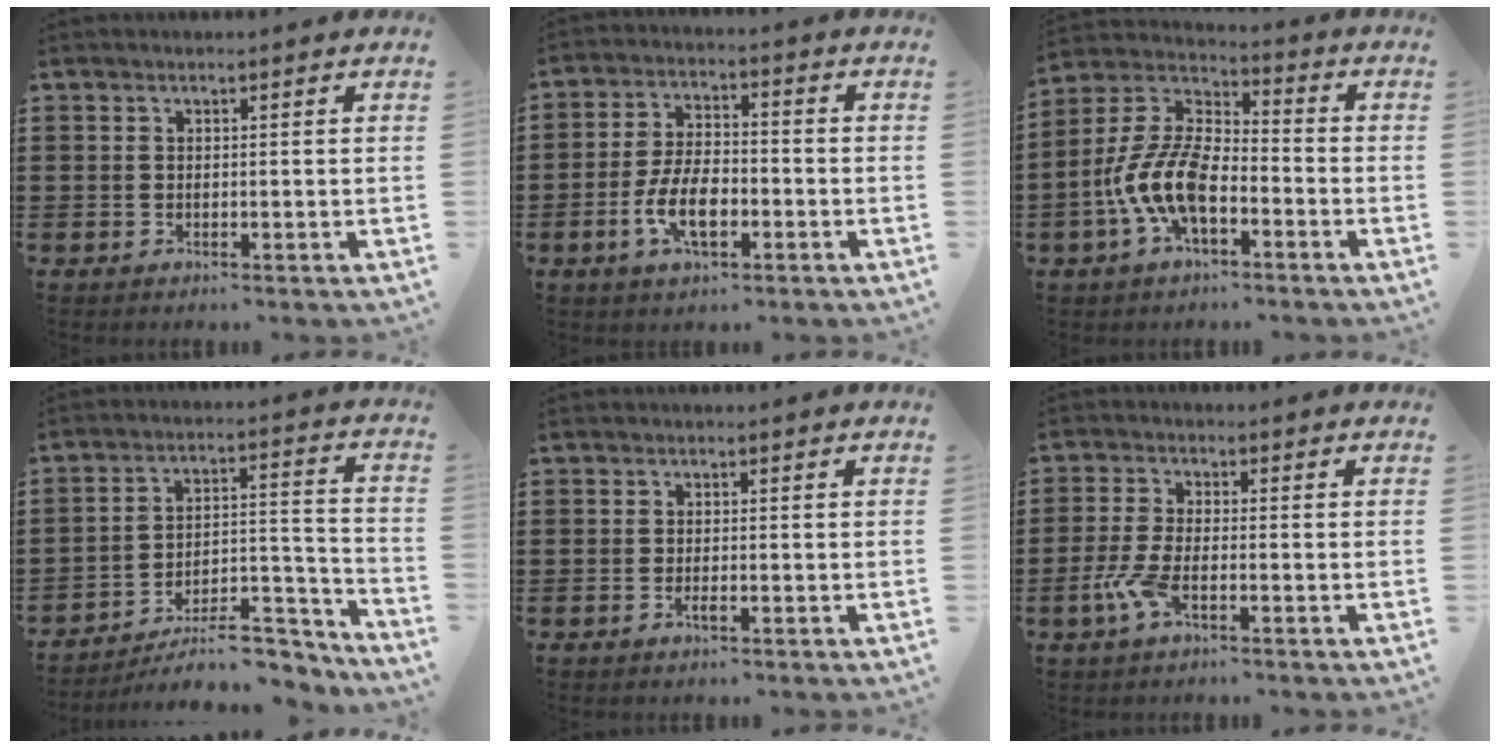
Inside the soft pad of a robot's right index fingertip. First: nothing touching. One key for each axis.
{"total": 7.7, "fx": -2.8, "fy": 3.5, "fz": 6.3, "tx": -0.145, "ty": -0.005, "tz": -0.058}
{"total": 10.7, "fx": -4.4, "fy": 4.9, "fz": 8.4, "tx": -0.213, "ty": -0.006, "tz": -0.091}
{"total": 10.2, "fx": -8.6, "fy": 2.6, "fz": 4.8, "tx": -0.058, "ty": 0.032, "tz": -0.160}
{"total": 1.1, "fx": -0.5, "fy": 0.3, "fz": 0.9, "tx": -0.026, "ty": -0.007, "tz": -0.011}
{"total": 4.7, "fx": -2.4, "fy": 1.1, "fz": 3.9, "tx": -0.100, "ty": -0.010, "tz": -0.050}